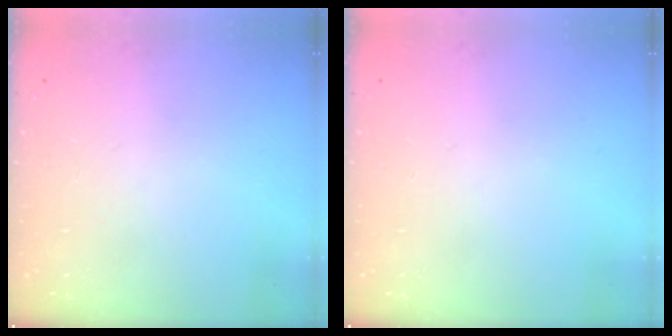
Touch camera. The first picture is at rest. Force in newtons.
{"total": 0.0}